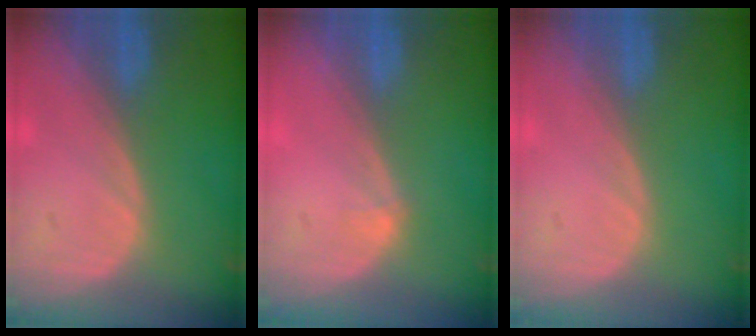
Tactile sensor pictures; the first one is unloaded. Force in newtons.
{"total": 0.8, "press": 0.6, "slide": 0.5}
{"total": 0.0}